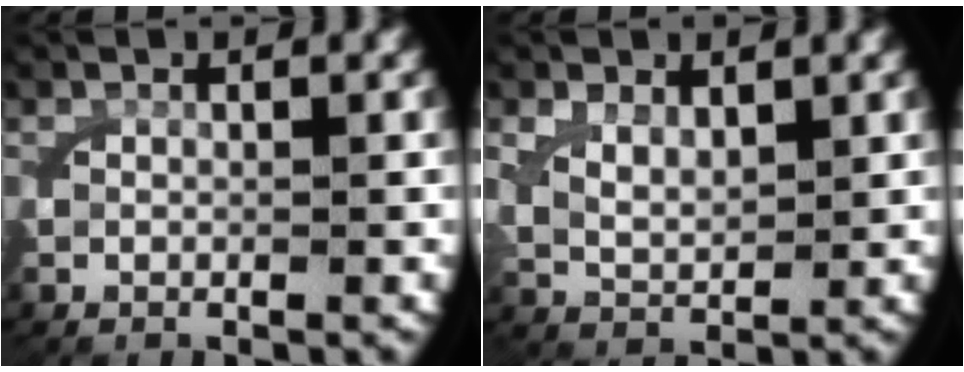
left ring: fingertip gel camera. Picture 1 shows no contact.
{"total": 2.7, "force": [1.0, 1.7, 1.9], "torque": [-0.051, -0.016, 0.028]}